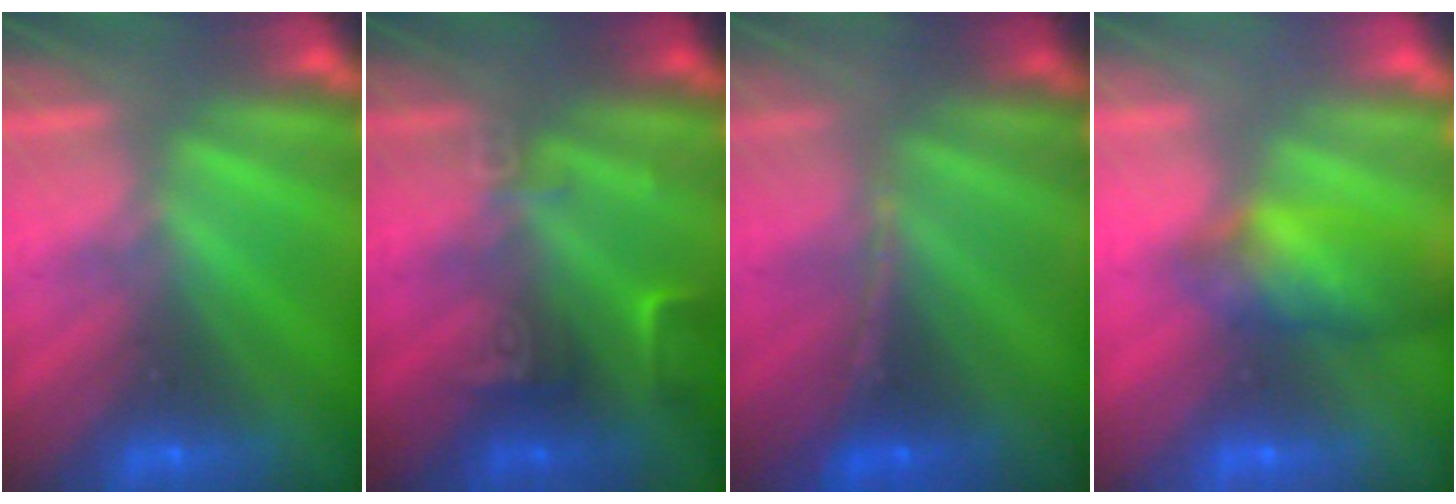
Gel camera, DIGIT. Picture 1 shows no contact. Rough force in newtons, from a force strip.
{"total": 2.6}
{"total": 1.2}
{"total": 9.3}